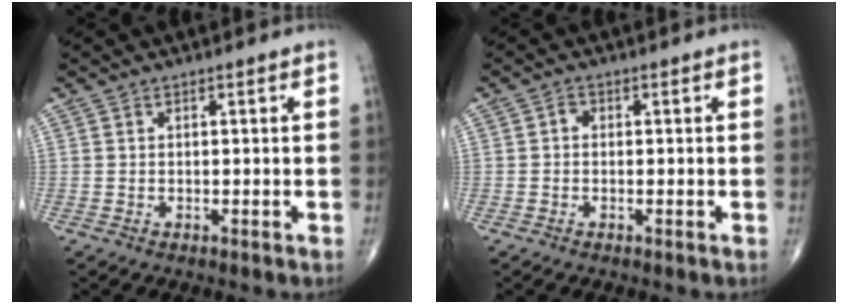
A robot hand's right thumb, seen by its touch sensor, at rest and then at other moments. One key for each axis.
{"total": 1.2, "fx": -0.1, "fy": 1.0, "fz": 0.7, "tx": -0.002, "ty": 0.004, "tz": -0.007}